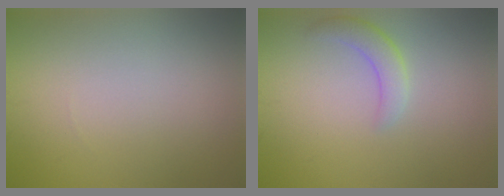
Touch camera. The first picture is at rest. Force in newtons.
{"total": 2.2, "press": 2.2, "slide": 0.1}